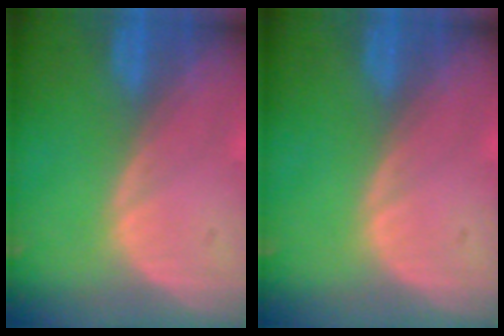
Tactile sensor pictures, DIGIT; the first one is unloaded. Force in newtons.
{"total": 0.0}